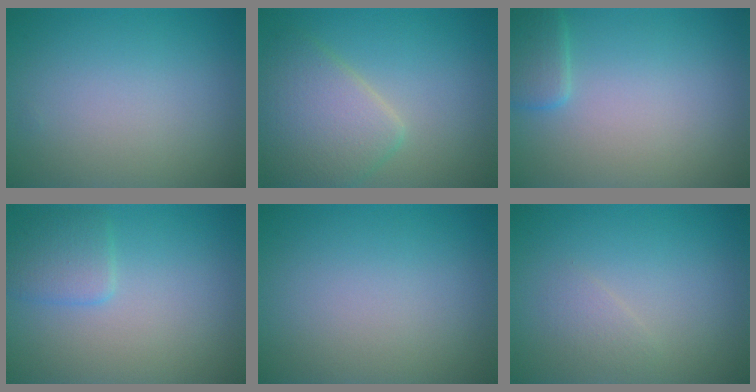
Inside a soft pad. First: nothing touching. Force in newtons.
{"total": 6.2, "press": 6.2, "slide": 0.1}
{"total": 2.0, "press": 2.0, "slide": 0.1}
{"total": 2.2, "press": 2.2, "slide": 0.1}
{"total": 0.0}
{"total": 1.0, "press": 1.0, "slide": 0.1}